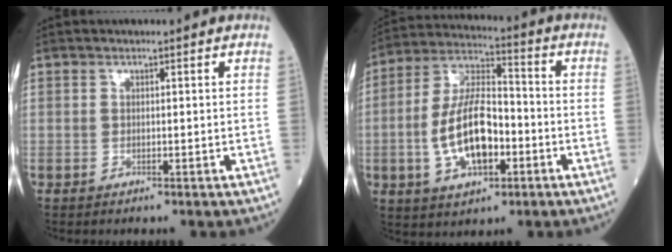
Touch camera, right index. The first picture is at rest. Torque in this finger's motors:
{"motor_torque": [1.94, -0.21, 0.91, 0.21]}